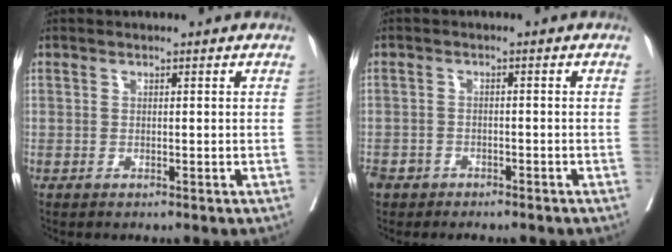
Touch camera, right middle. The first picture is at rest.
{"total": 5.0, "force": [-4.0, 2.8, 1.0], "torque": [-0.018, 0.004, -0.060]}